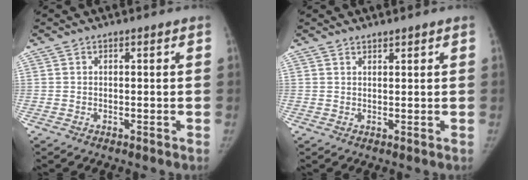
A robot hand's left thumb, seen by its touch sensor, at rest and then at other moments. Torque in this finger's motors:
{"motor_torque": [-0.32, -0.08, -0.48, 0.36, -0.04]}